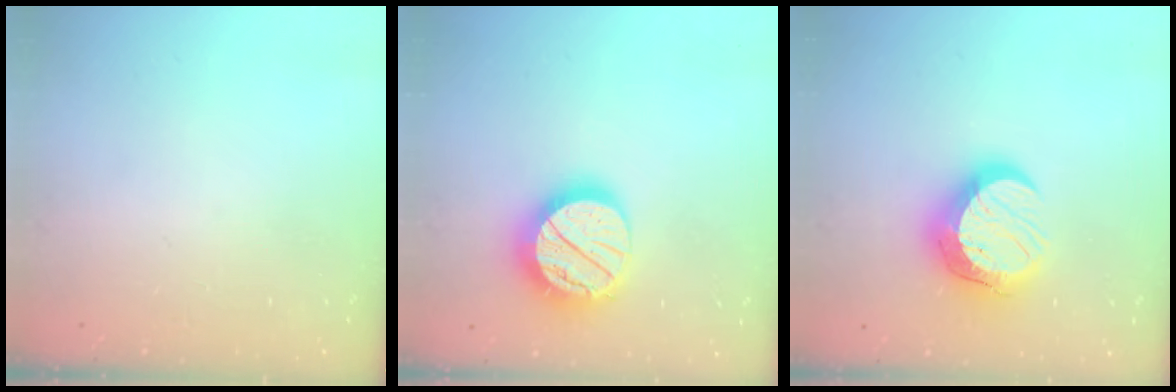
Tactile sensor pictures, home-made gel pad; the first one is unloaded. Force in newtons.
{"total": 18.6, "press": 18.6, "slide": 1.5}
{"total": 13.2, "press": 13.2, "slide": 1.0}